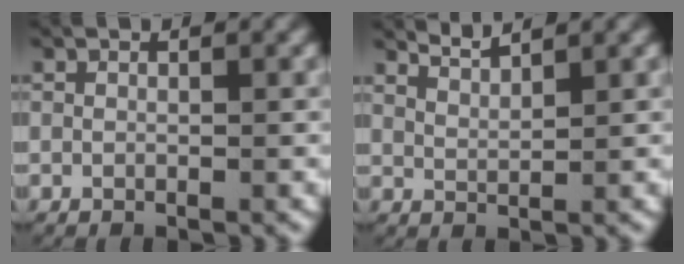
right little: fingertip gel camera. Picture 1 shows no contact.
{"total": 2.6, "force": [2.5, -0.3, 0.9], "torque": [-0.020, -0.005, 0.054]}